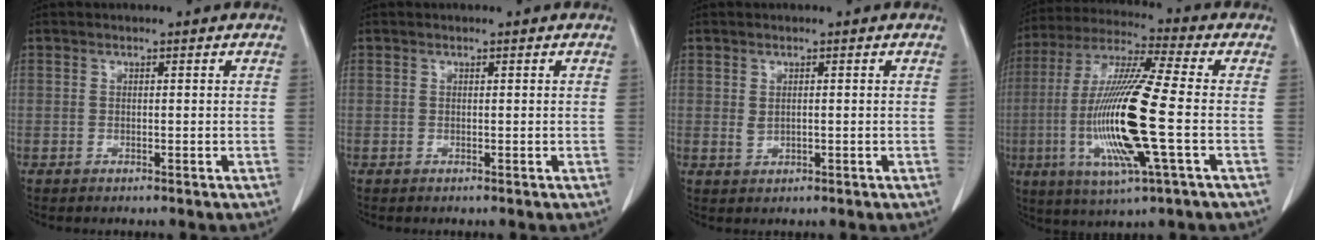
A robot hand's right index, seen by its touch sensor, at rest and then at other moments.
{"total": 0.0}
{"total": 1.3, "force": [0.3, 0.7, 1.0], "torque": [-0.020, -0.006, 0.010]}
{"total": 18.2, "force": [-3.2, 0.9, 17.9], "torque": [-0.374, -0.013, -0.064]}